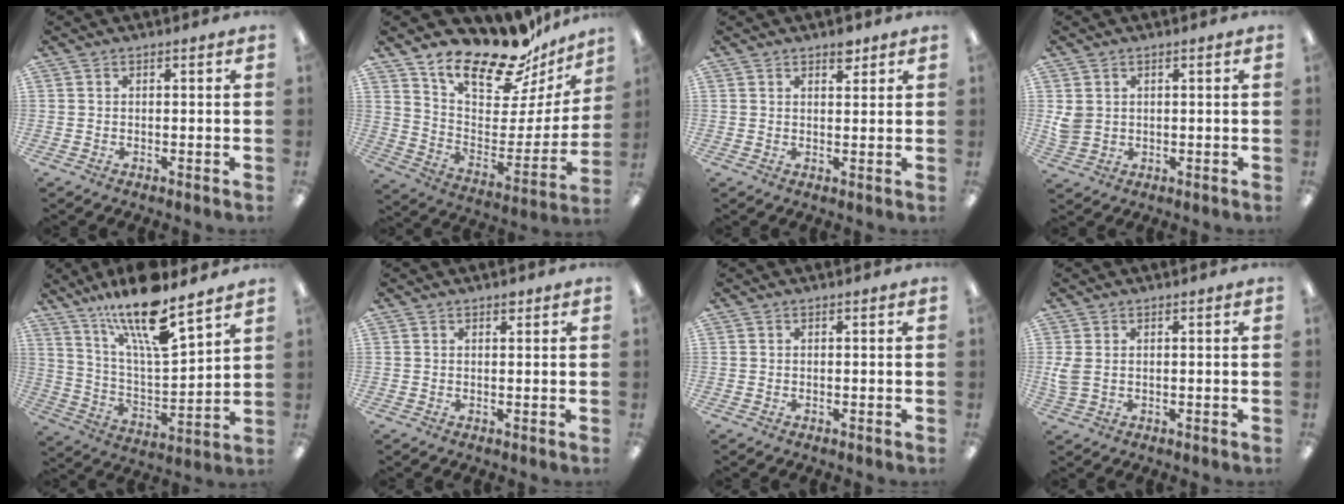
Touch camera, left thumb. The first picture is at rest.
{"total": 20.2, "force": [17.2, 6.7, 8.2], "torque": [-0.124, -0.142, 0.293]}
{"total": 3.4, "force": [2.6, 1.7, 1.4], "torque": [0.001, -0.014, 0.041]}
{"total": 3.5, "force": [1.0, 3.1, 1.3], "torque": [-0.019, 0.001, 0.020]}
{"total": 18.1, "force": [13.8, 4.1, 10.9], "torque": [-0.196, -0.086, 0.231]}
{"total": 1.3, "force": [1.0, 0.6, 0.6], "torque": [0.004, -0.007, 0.015]}
{"total": 0.0}
{"total": 3.6, "force": [0.5, 2.3, 2.7], "torque": [-0.059, -0.004, 0.004]}